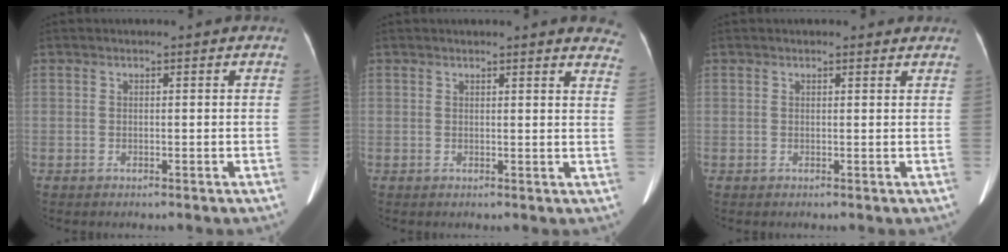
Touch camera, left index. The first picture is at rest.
{"total": 11.4, "force": [10.7, 1.5, 3.5], "torque": [-0.007, -0.052, 0.085]}
{"total": 2.9, "force": [2.7, 0.8, 0.8], "torque": [-0.005, -0.007, 0.020]}